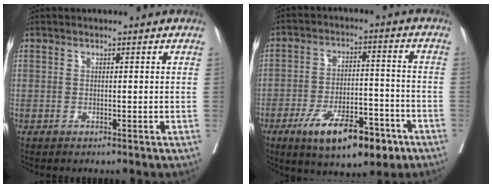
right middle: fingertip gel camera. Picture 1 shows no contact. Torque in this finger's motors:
{"motor_torque": [1.27, -0.87, 0.40, 0.14]}